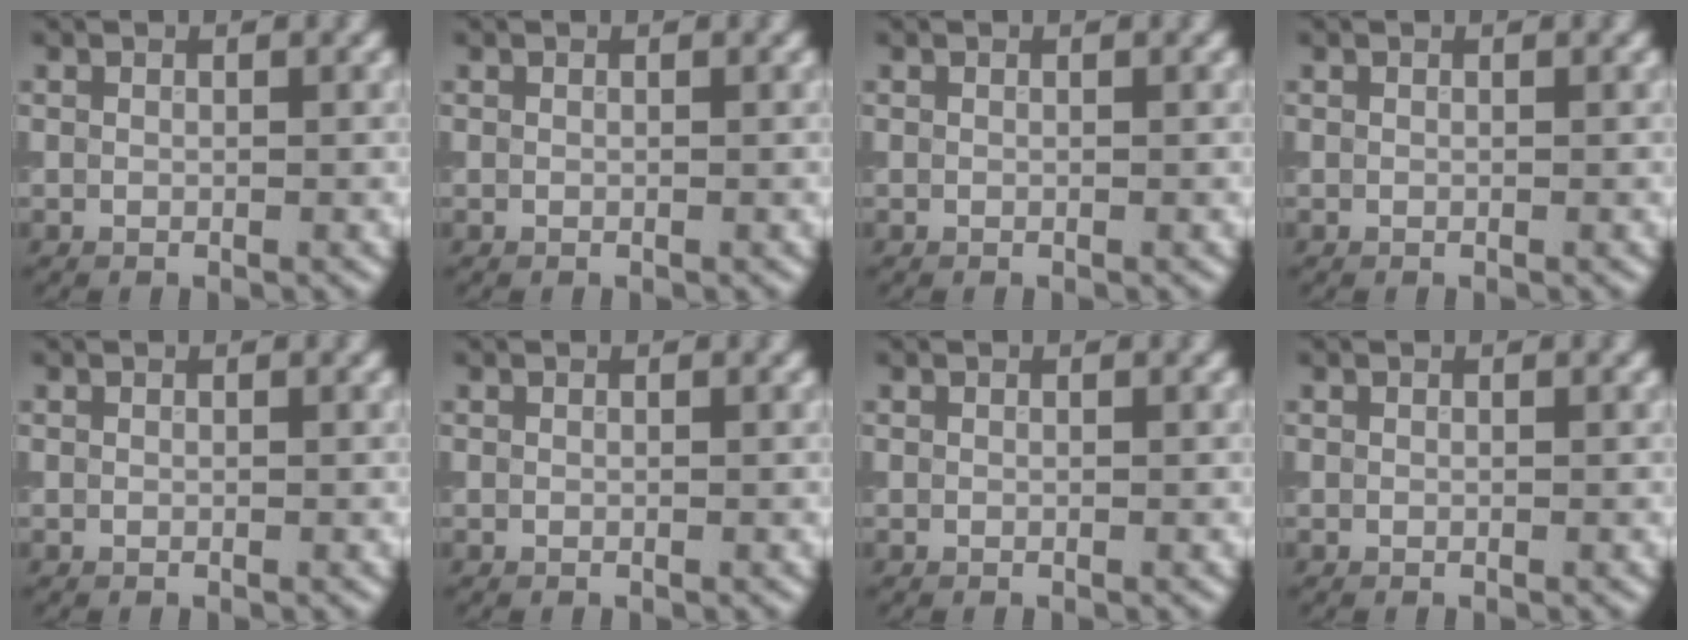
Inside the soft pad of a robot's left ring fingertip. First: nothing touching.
{"total": 0.0}
{"total": 0.0}
{"total": 0.0}
{"total": 0.0}
{"total": 0.0}
{"total": 0.0}
{"total": 0.0}